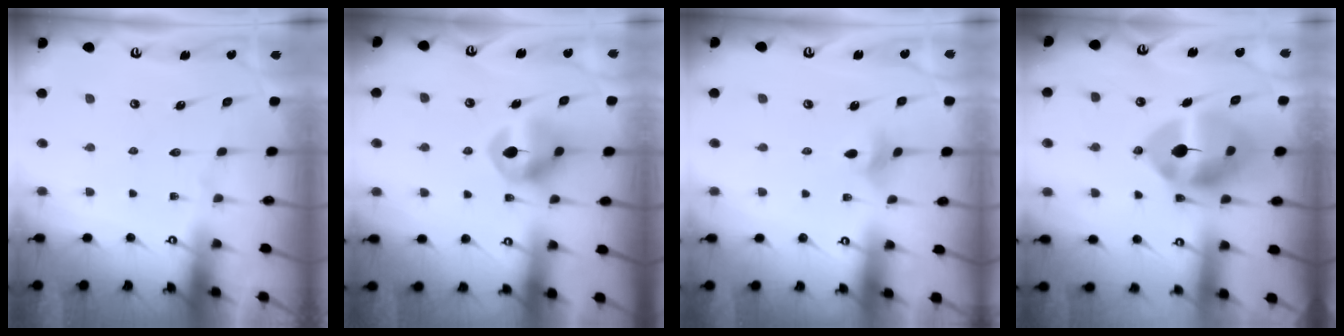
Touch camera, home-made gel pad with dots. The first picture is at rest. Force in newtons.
{"total": 9.7, "press": 9.7, "slide": 0.4}
{"total": 3.1, "press": 3.0, "slide": 0.6}
{"total": 14.2, "press": 14.0, "slide": 2.4}